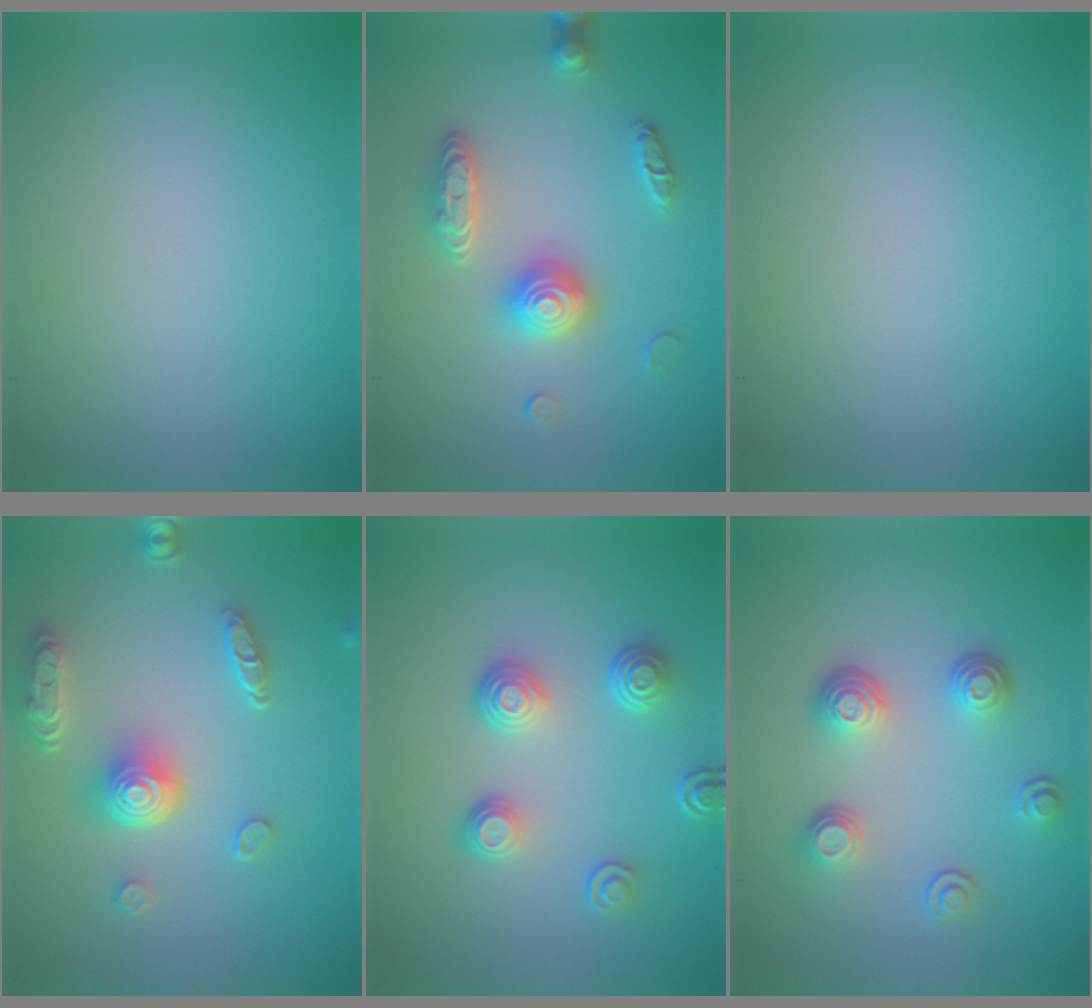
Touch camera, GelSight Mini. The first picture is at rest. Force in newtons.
{"total": 3.4, "press": 3.2, "slide": 0.9}
{"total": 0.0}
{"total": 5.3, "press": 4.0, "slide": 3.4}
{"total": 3.7, "press": 2.9, "slide": 2.3}
{"total": 3.4, "press": 2.7, "slide": 2.1}